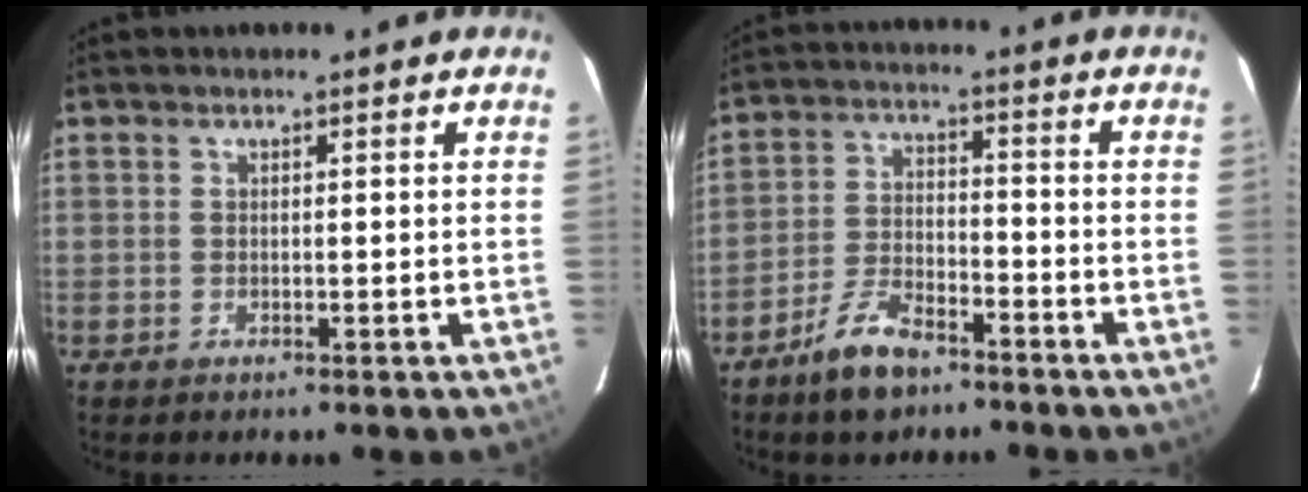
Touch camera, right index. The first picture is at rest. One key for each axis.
{"total": 8.5, "fx": -6.3, "fy": 3.3, "fz": 4.6, "tx": -0.104, "ty": 0.004, "tz": -0.116}